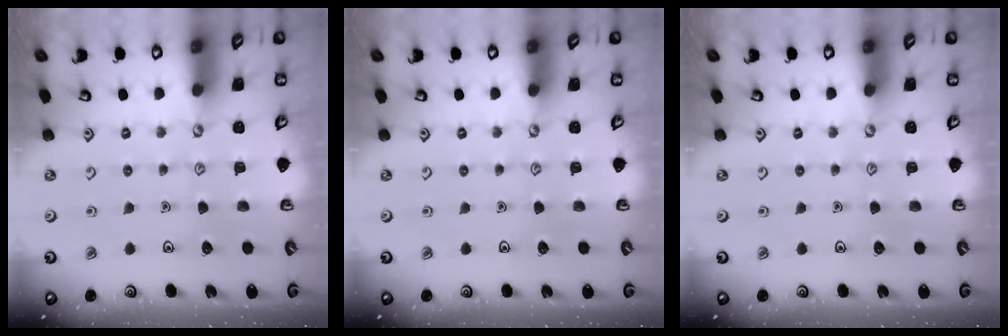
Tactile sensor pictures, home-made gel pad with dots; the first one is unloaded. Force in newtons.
{"total": 0.0}
{"total": 0.0}